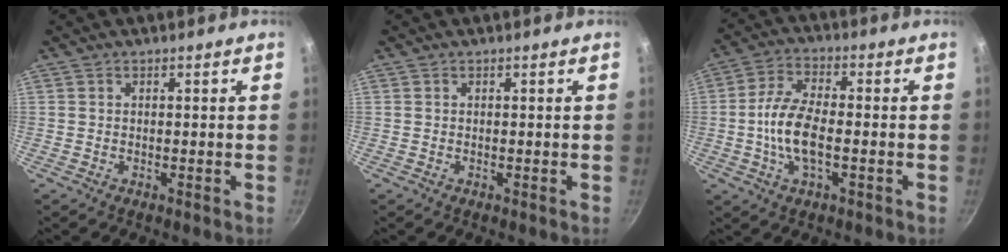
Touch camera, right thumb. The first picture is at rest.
{"total": 0.0}
{"total": 9.9, "force": [-1.6, 4.3, 8.8], "torque": [-0.174, 0.019, -0.039]}